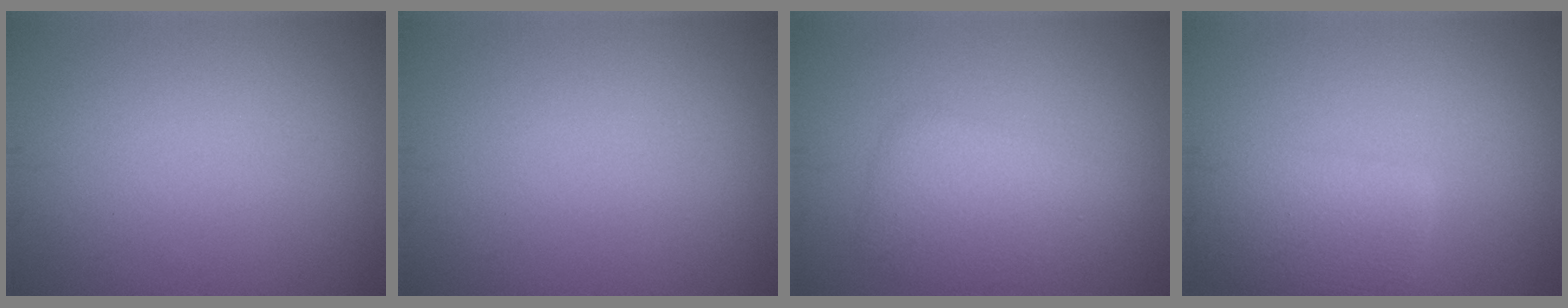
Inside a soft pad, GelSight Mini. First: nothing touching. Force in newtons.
{"total": 0.0}
{"total": 3.5, "press": 3.5, "slide": 0.0}
{"total": 4.3, "press": 4.3, "slide": 0.3}